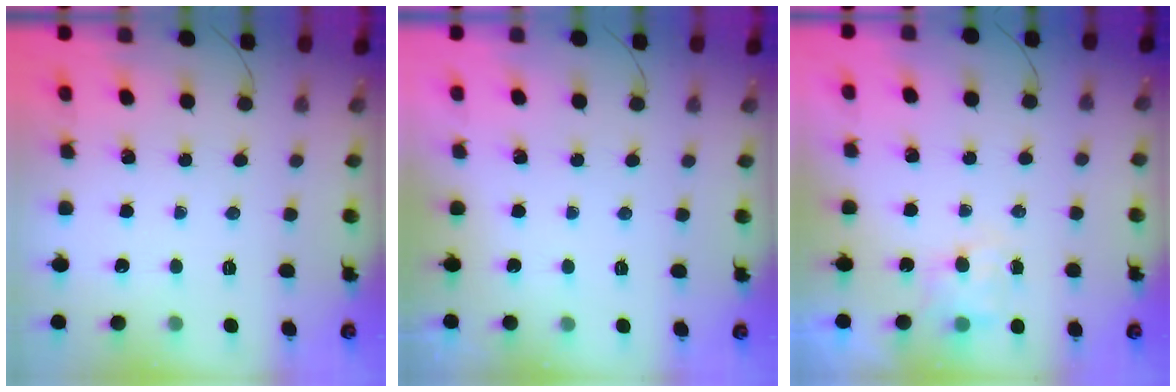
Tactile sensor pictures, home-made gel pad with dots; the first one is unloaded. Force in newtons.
{"total": 1.6, "press": 1.6, "slide": 0.2}
{"total": 5.4, "press": 5.3, "slide": 0.8}